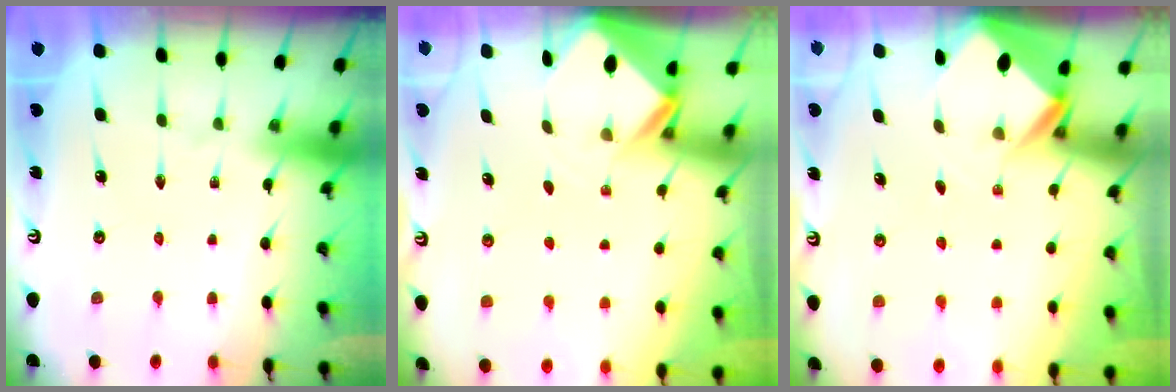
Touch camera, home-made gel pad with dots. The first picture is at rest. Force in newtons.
{"total": 2.7, "press": 2.7, "slide": 0.2}
{"total": 2.7, "press": 2.7, "slide": 0.1}